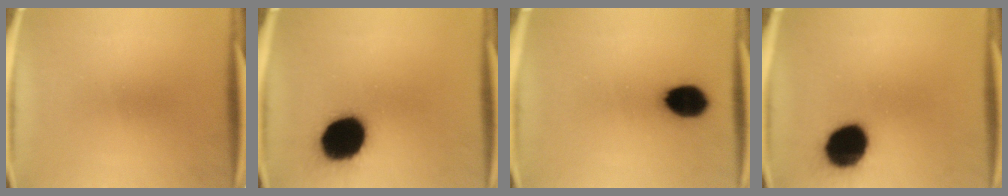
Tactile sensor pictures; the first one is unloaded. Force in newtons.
{"total": 19.4}
{"total": 10.1}
{"total": 15.7}